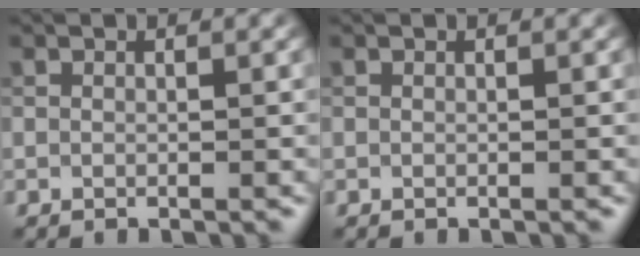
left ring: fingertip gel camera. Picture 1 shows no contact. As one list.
[{"total": 0.0}]